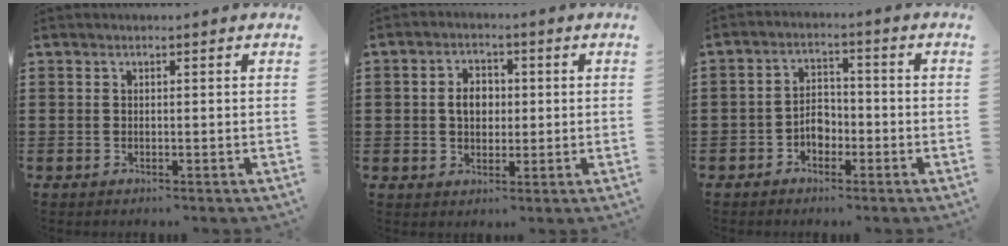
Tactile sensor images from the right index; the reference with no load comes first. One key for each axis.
{"total": 4.0, "fx": 0.2, "fy": 2.9, "fz": 2.7, "tx": -0.052, "ty": 0.009, "tz": -0.002}
{"total": 3.4, "fx": -1.7, "fy": 2.4, "fz": 1.7, "tx": -0.038, "ty": 0.007, "tz": -0.035}